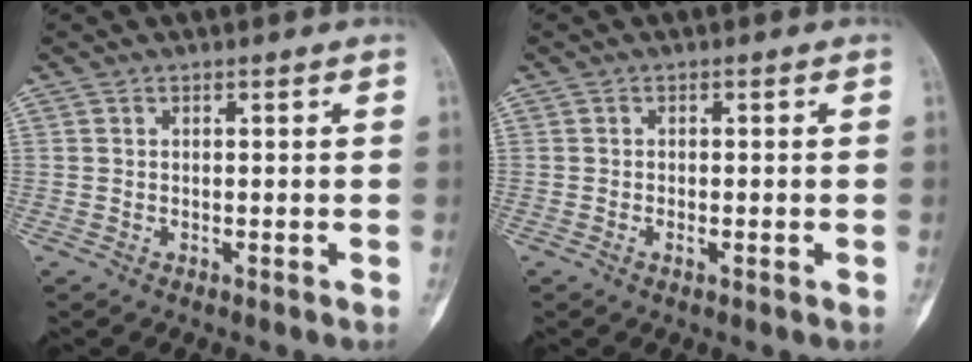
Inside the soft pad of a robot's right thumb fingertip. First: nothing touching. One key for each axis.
{"total": 1.0, "fx": -0.4, "fy": 0.4, "fz": 0.9, "tx": -0.018, "ty": 0.003, "tz": -0.006}